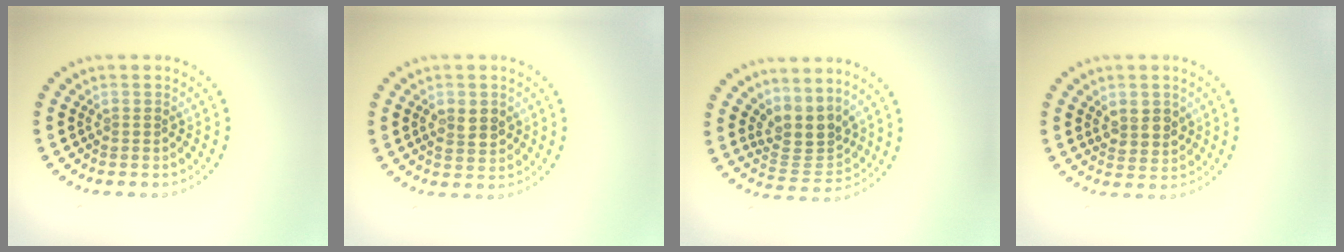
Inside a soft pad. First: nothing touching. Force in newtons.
{"total": 2.4, "press": 2.4, "slide": 0.2}
{"total": 3.6, "press": 2.6, "slide": 2.4}
{"total": 2.2, "press": 2.1, "slide": 0.7}